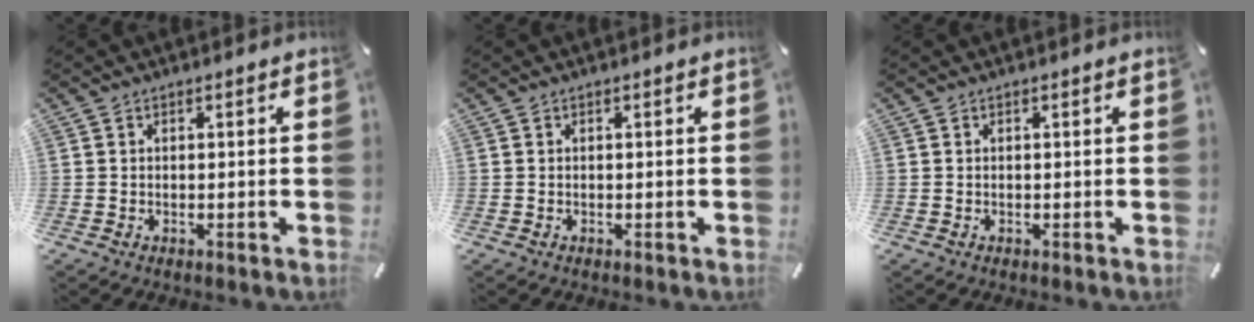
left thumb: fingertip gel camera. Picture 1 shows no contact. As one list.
[{"total": 0.0}, {"total": 0.0}]